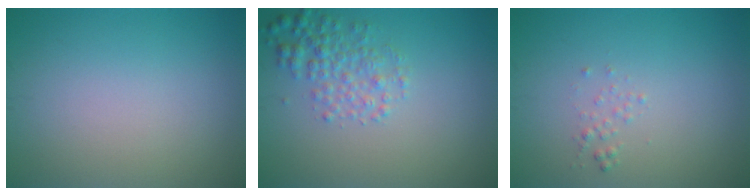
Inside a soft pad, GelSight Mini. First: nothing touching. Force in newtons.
{"total": 2.9, "press": 2.9, "slide": 0.1}
{"total": 0.8, "press": 0.8, "slide": 0.1}